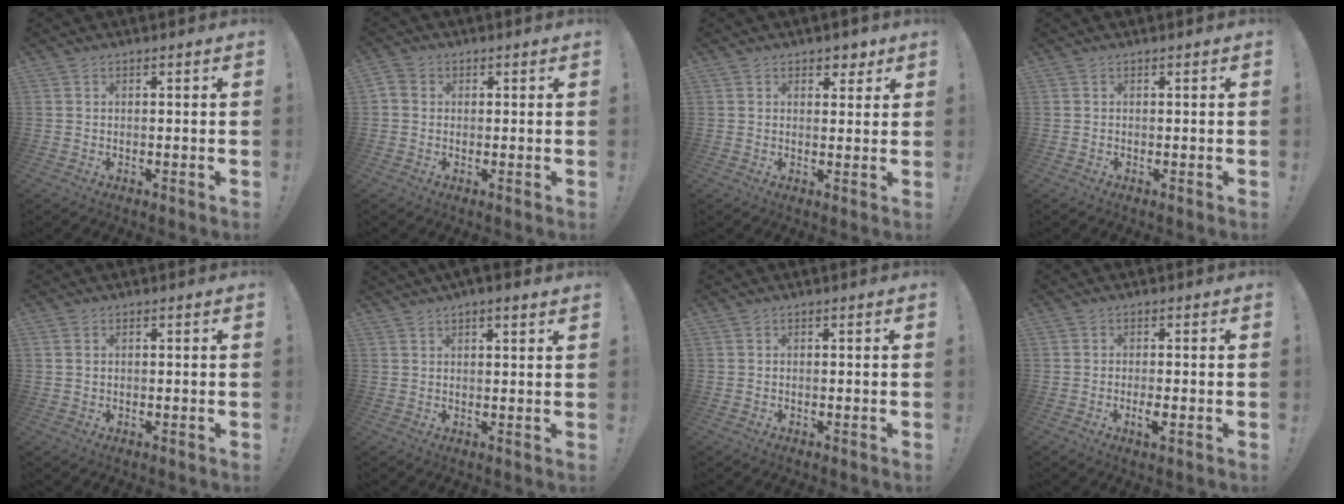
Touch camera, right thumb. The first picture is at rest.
{"total": 3.0, "force": [0.5, 2.7, 1.3], "torque": [-0.021, 0.005, 0.011]}
{"total": 3.7, "force": [2.5, 2.4, 1.1], "torque": [0.006, -0.016, 0.040]}
{"total": 0.0}
{"total": 0.9, "force": [0.4, 0.7, 0.5], "torque": [-0.014, 0.005, 0.008]}
{"total": 3.5, "force": [2.7, 0.6, 2.1], "torque": [-0.037, -0.010, 0.047]}
{"total": 0.0}
{"total": 2.3, "force": [-1.1, 0.6, 1.9], "torque": [-0.025, 0.001, -0.020]}